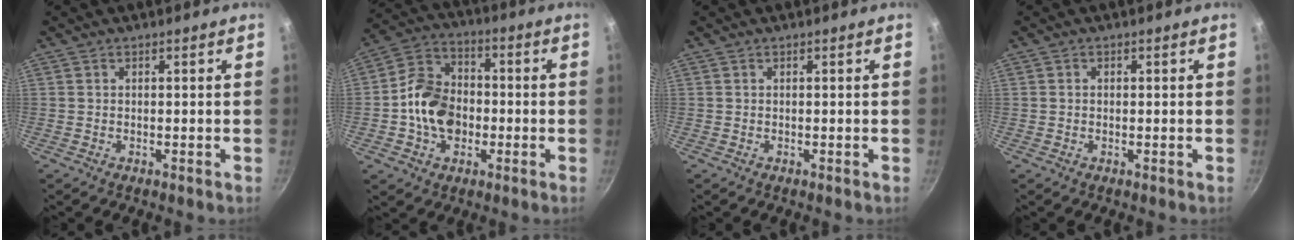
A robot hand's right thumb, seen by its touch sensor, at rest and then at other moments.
{"total": 12.4, "force": [-2.0, 9.4, 7.8], "torque": [-0.113, 0.027, -0.050]}
{"total": 0.0}
{"total": 0.6, "force": [0.0, 0.5, 0.3], "torque": [-0.004, 0.004, 0.000]}